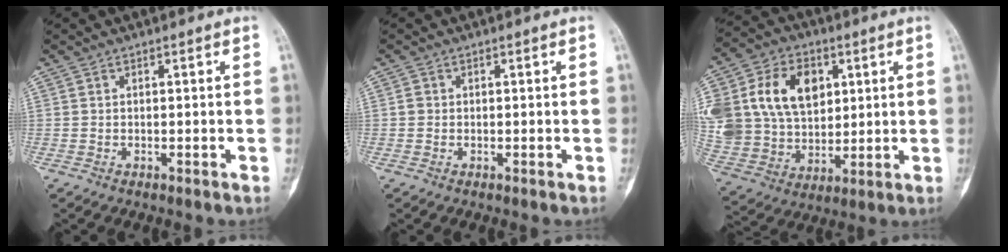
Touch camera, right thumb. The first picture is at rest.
{"total": 0.9, "force": [0.0, 0.8, 0.3], "torque": [-0.002, 0.002, -0.001]}
{"total": 25.8, "force": [7.2, 18.9, 16.1], "torque": [-0.339, 0.030, 0.150]}